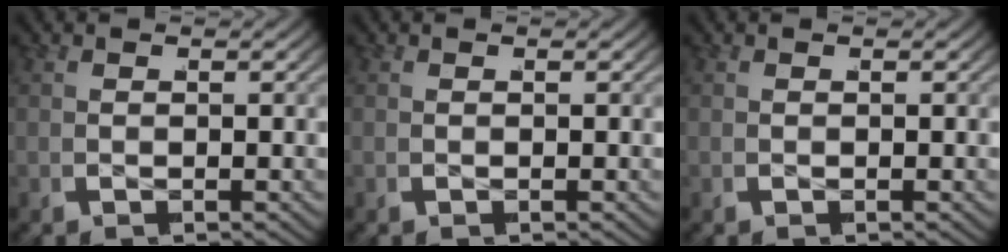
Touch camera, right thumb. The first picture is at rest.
{"total": 0.0}
{"total": 0.0}